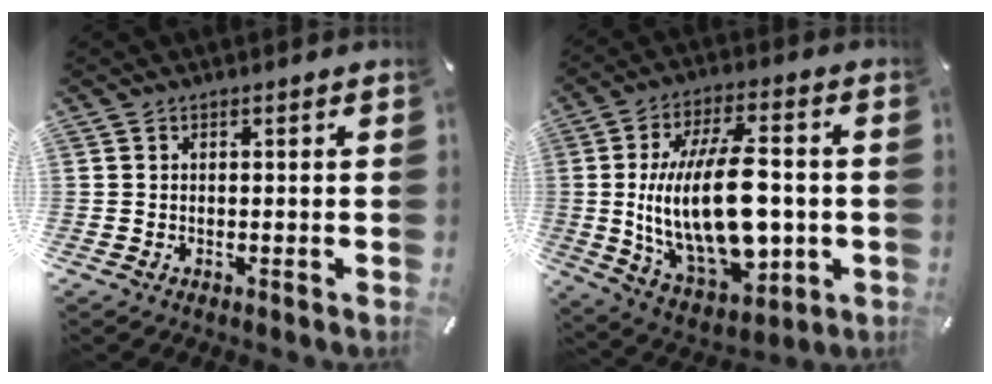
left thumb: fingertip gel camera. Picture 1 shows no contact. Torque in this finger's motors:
{"motor_torque": [1.35, 3.66, 1.92, -0.85, 0.95]}